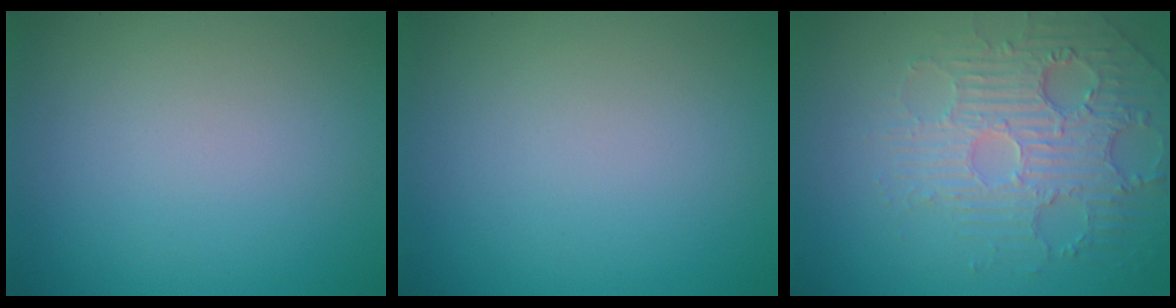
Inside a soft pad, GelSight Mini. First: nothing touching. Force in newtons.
{"total": 0.0}
{"total": 4.3, "press": 4.0, "slide": 1.8}